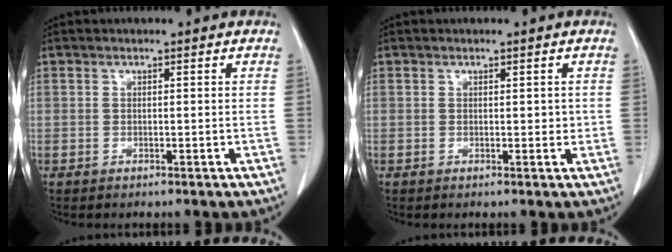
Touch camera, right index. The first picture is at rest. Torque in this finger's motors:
{"motor_torque": [0.25, -0.24, 0.01, 0.02]}